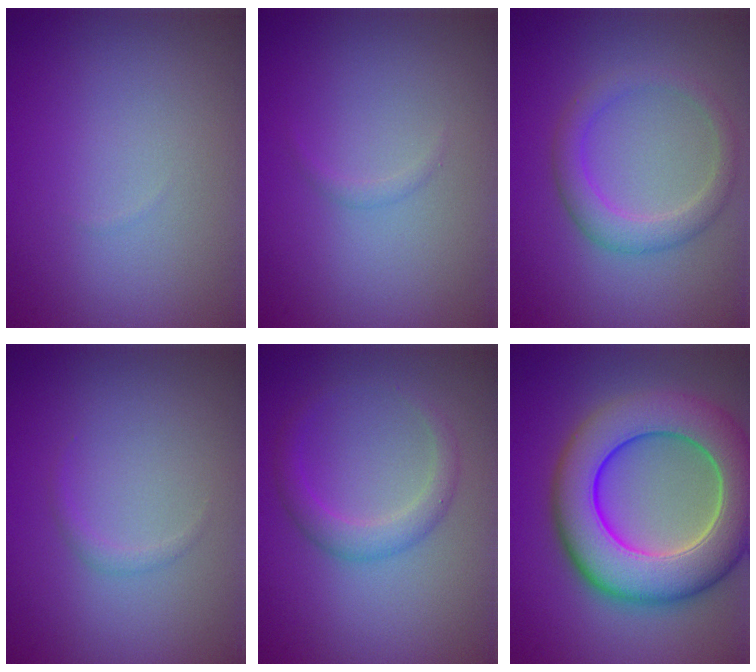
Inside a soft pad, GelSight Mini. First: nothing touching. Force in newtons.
{"total": 0.5, "press": 0.5, "slide": 0.0}
{"total": 2.9, "press": 2.9, "slide": 0.4}
{"total": 0.6, "press": 0.6, "slide": 0.1}
{"total": 2.3, "press": 2.3, "slide": 0.1}
{"total": 11.1, "press": 11.1, "slide": 0.8}